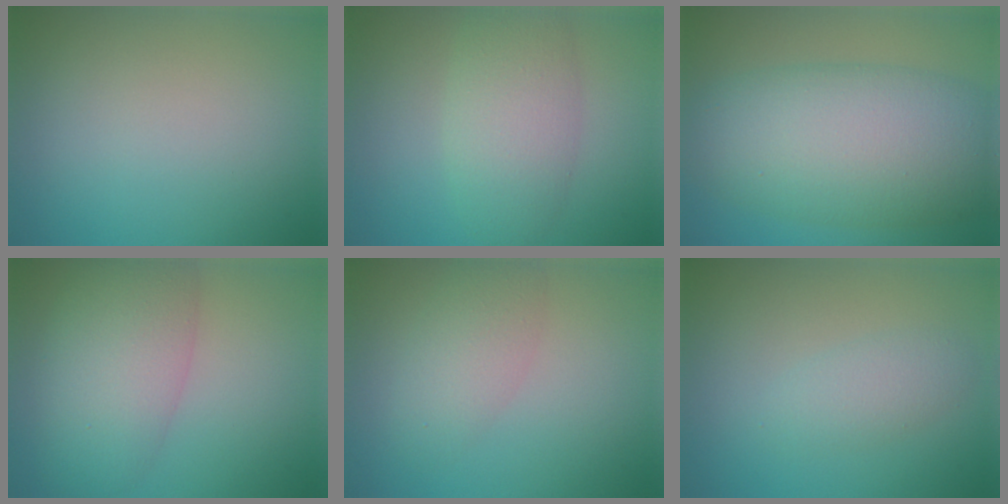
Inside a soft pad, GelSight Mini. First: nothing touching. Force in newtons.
{"total": 5.2, "press": 5.2, "slide": 0.1}
{"total": 12.1, "press": 12.1, "slide": 0.1}
{"total": 7.5, "press": 7.5, "slide": 0.4}
{"total": 2.3, "press": 2.3, "slide": 0.2}
{"total": 2.2, "press": 2.2, "slide": 0.1}